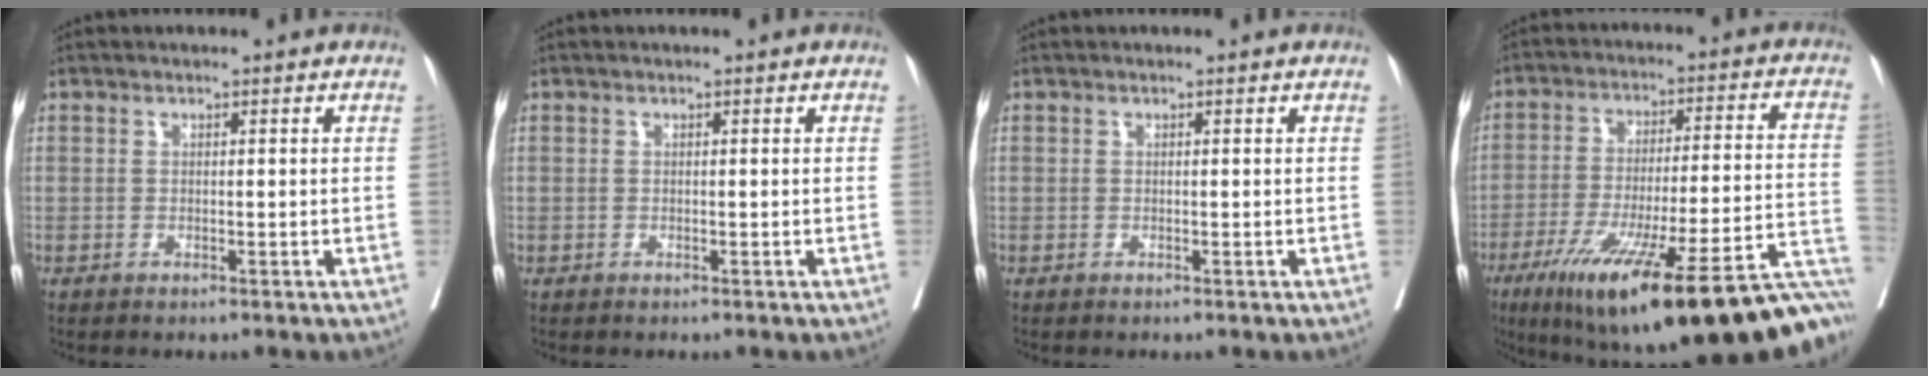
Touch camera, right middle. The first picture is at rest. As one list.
[{"total": 0.0}, {"total": 0.0}, {"total": 30.4, "force": [-20.2, 3.6, 22.4], "torque": [-0.247, -0.013, -0.292]}]